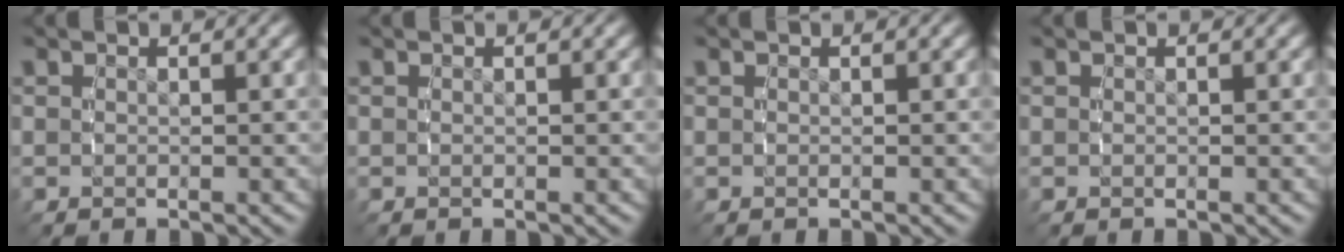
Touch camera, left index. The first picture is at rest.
{"total": 0.0}
{"total": 0.0}
{"total": 0.0}